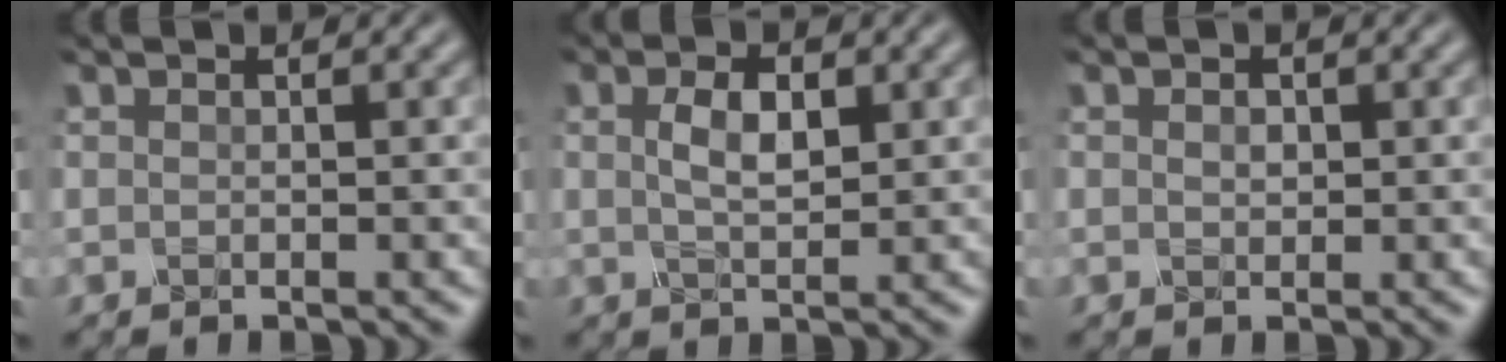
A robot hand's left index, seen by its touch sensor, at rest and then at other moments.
{"total": 2.8, "force": [0.3, 1.4, 2.4], "torque": [-0.052, 0.001, 0.007]}
{"total": 0.8, "force": [0.0, 0.6, 0.5], "torque": [-0.011, 0.001, 0.001]}